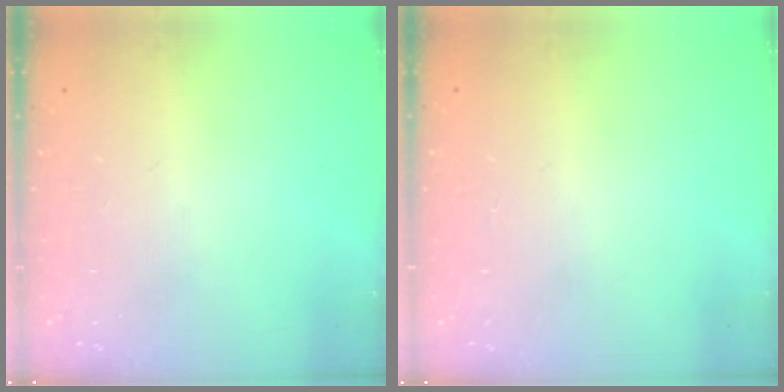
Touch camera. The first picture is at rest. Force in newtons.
{"total": 2.5, "press": 2.5, "slide": 0.2}